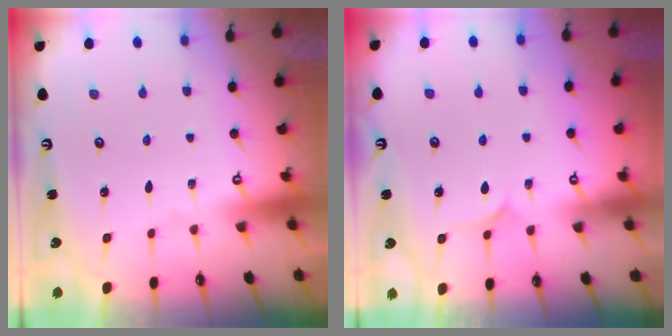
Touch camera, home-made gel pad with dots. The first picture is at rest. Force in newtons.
{"total": 6.4, "press": 6.4, "slide": 0.4}